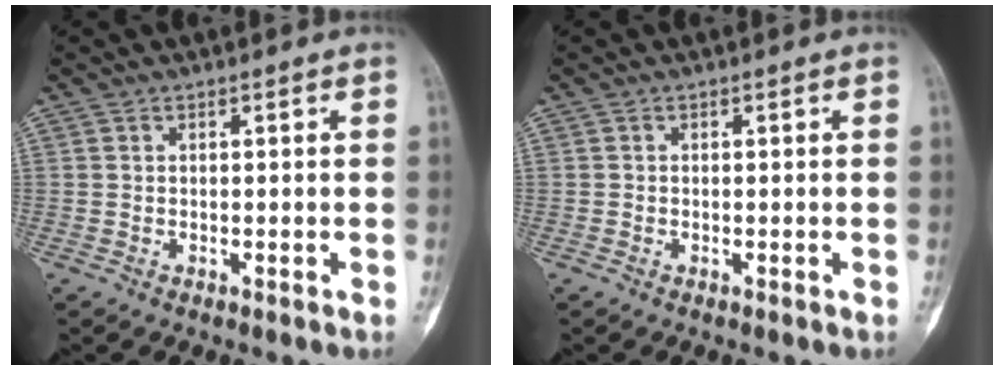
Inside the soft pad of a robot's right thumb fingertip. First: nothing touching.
{"total": 0.0}